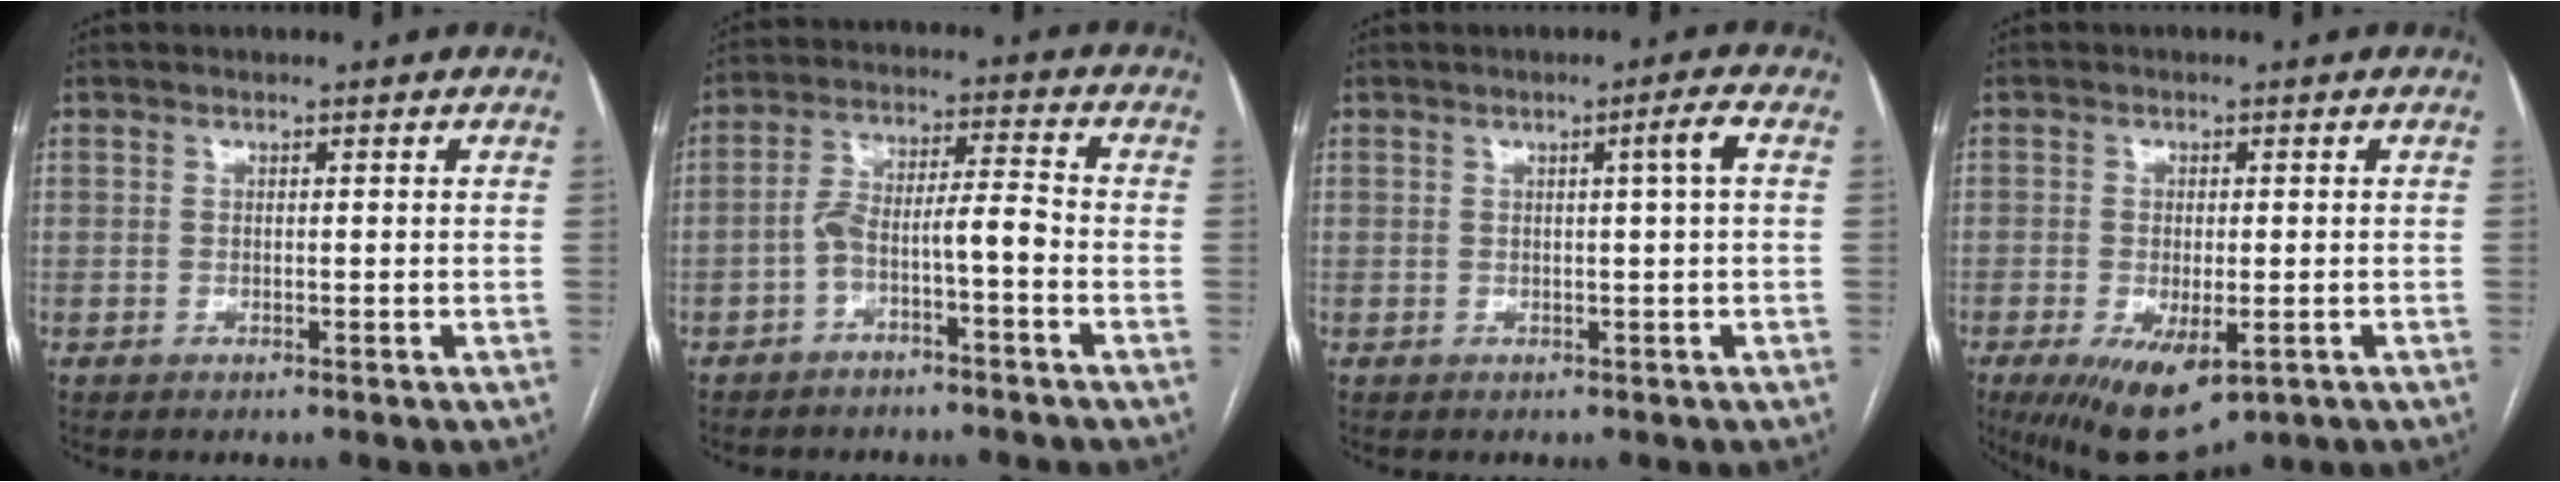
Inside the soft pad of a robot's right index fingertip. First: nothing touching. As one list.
[{"total": 6.2, "force": [-2.7, 0.9, 5.5], "torque": [-0.102, 0.031, -0.045]}, {"total": 2.4, "force": [0.4, -0.7, 2.2], "torque": [-0.036, 0.000, 0.010]}, {"total": 9.8, "force": [-4.7, 3.9, 7.6], "torque": [-0.131, -0.021, -0.065]}]